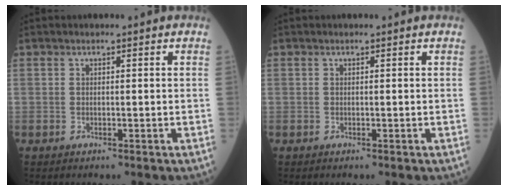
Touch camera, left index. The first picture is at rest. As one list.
[{"total": 0.0}]